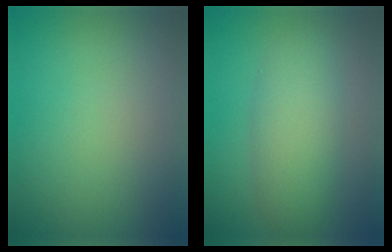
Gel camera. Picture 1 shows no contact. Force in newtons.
{"total": 5.0, "press": 5.0, "slide": 0.1}